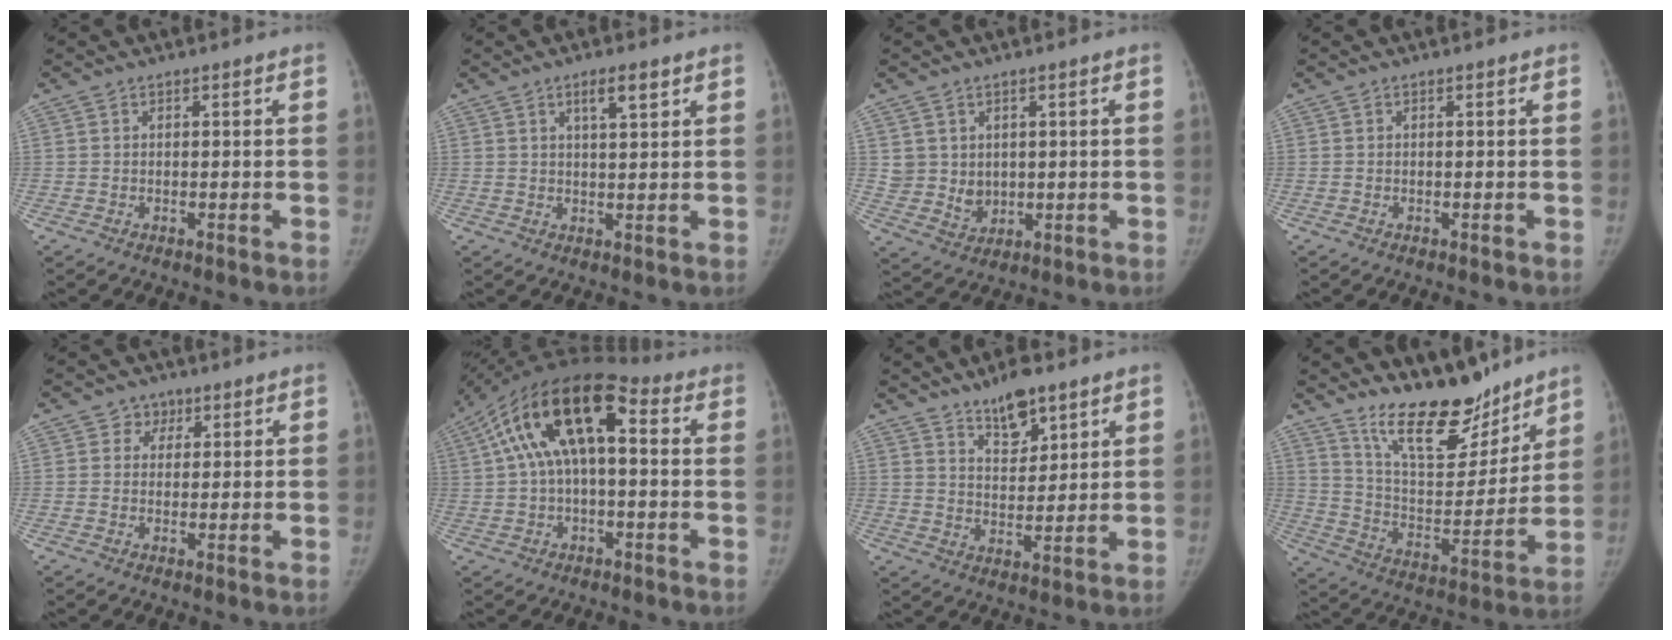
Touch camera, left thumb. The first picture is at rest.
{"total": 4.1, "force": [2.3, 1.1, 3.2], "torque": [-0.046, -0.011, 0.040]}
{"total": 5.4, "force": [1.8, 4.8, 1.4], "torque": [0.000, -0.017, 0.048]}
{"total": 0.0}
{"total": 3.0, "force": [1.3, 2.7, 0.5], "torque": [0.019, 0.000, 0.011]}
{"total": 16.7, "force": [3.0, 8.1, 14.3], "torque": [-0.258, 0.051, 0.039]}
{"total": 7.9, "force": [5.8, 3.1, 4.4], "torque": [-0.047, -0.039, 0.098]}
{"total": 18.3, "force": [14.8, 6.6, 8.6], "torque": [-0.081, -0.106, 0.251]}